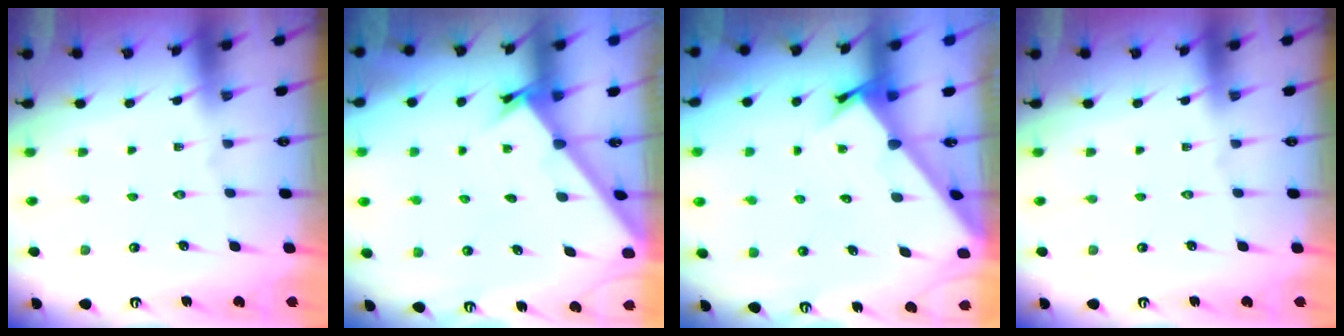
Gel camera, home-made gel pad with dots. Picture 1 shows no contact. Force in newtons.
{"total": 1.8, "press": 1.8, "slide": 0.1}
{"total": 3.9, "press": 3.9, "slide": 0.1}
{"total": 0.0}